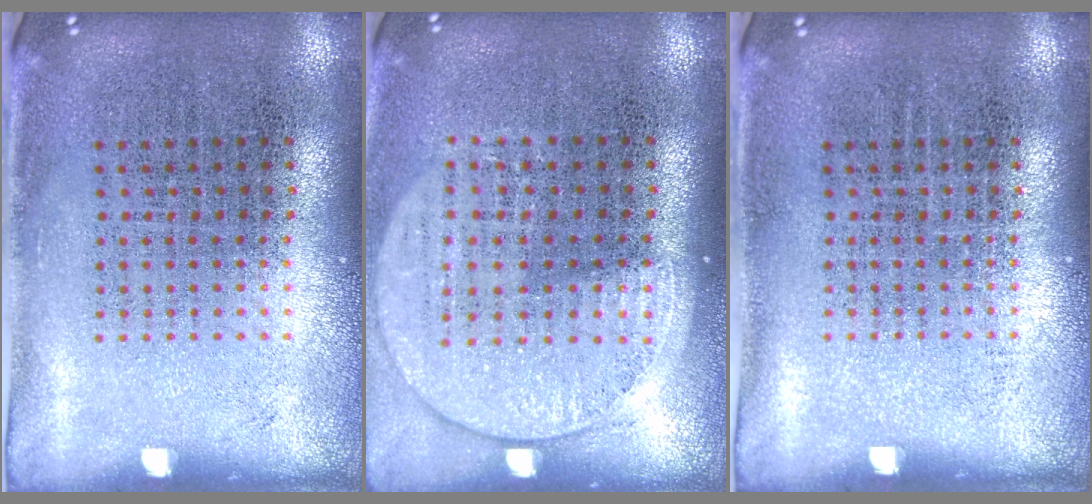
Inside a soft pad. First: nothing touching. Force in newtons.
{"total": 1.5, "press": 1.4, "slide": 0.5}
{"total": 0.0}